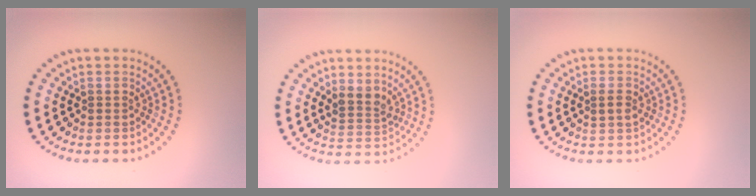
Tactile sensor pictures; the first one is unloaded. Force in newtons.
{"total": 2.2, "press": 1.8, "slide": 1.2}
{"total": 1.2, "press": 1.2, "slide": 0.1}